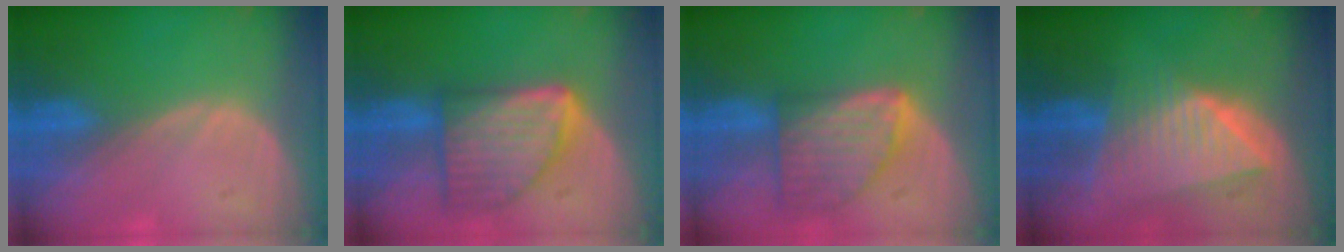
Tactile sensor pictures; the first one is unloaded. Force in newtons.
{"total": 9.3, "press": 9.3, "slide": 0.5}
{"total": 8.3, "press": 7.5, "slide": 3.5}
{"total": 9.2, "press": 8.2, "slide": 4.2}